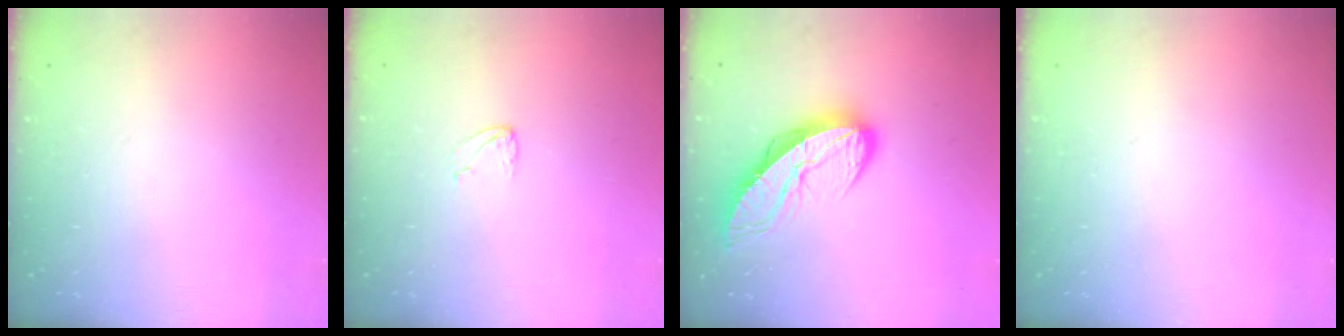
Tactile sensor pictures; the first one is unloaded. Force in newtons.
{"total": 3.3, "press": 3.3, "slide": 0.3}
{"total": 10.7, "press": 10.6, "slide": 1.1}
{"total": 0.0}